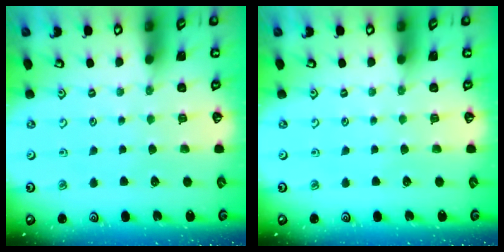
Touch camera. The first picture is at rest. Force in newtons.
{"total": 0.0}